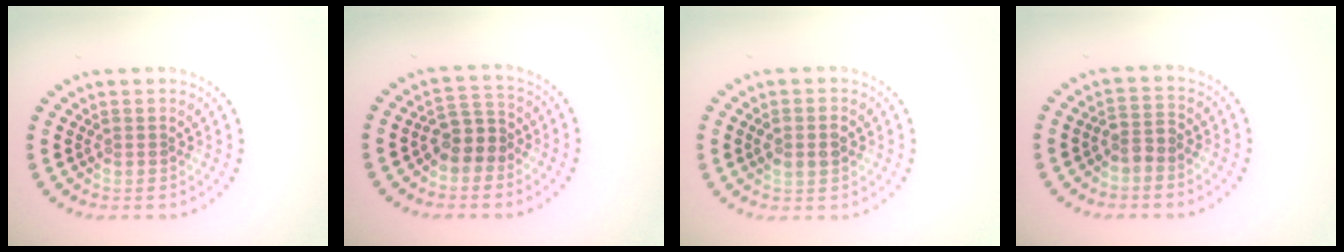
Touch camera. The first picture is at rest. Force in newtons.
{"total": 2.8, "press": 2.5, "slide": 1.3}
{"total": 1.8, "press": 1.8, "slide": 0.1}
{"total": 1.7, "press": 1.2, "slide": 1.1}